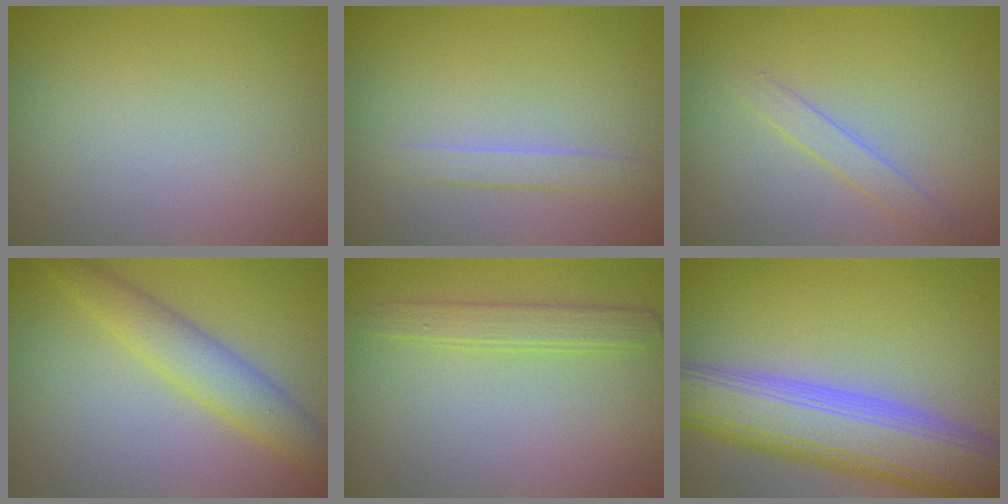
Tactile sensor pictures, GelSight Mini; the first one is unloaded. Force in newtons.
{"total": 1.4, "press": 1.4, "slide": 0.1}
{"total": 1.5, "press": 1.5, "slide": 0.1}
{"total": 3.6, "press": 3.6, "slide": 0.1}
{"total": 2.2, "press": 2.2, "slide": 0.2}
{"total": 10.0, "press": 10.0, "slide": 0.7}